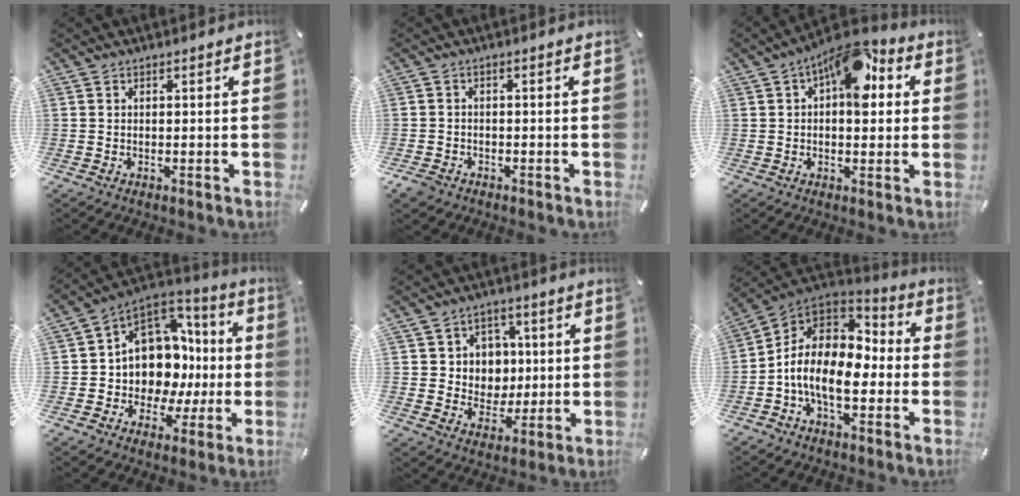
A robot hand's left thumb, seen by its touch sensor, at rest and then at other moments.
{"total": 2.6, "force": [-1.7, 1.7, 0.9], "torque": [-0.028, 0.004, -0.038]}
{"total": 12.3, "force": [4.7, 6.6, 9.2], "torque": [-0.114, -0.025, 0.079]}
{"total": 12.3, "force": [1.6, 11.0, 5.1], "torque": [-0.083, -0.048, 0.041]}
{"total": 8.3, "force": [1.4, 8.1, 1.3], "torque": [-0.016, -0.006, 0.029]}
{"total": 13.7, "force": [-4.4, 8.2, 10.0], "torque": [-0.208, 0.012, -0.080]}